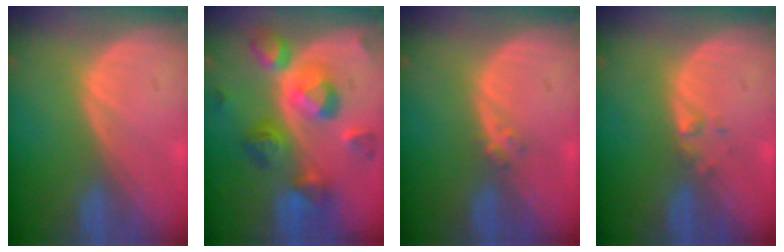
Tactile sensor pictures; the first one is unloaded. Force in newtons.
{"total": 10.2, "press": 10.2, "slide": 0.8}
{"total": 1.4, "press": 1.2, "slide": 0.7}
{"total": 1.2, "press": 1.2, "slide": 0.1}